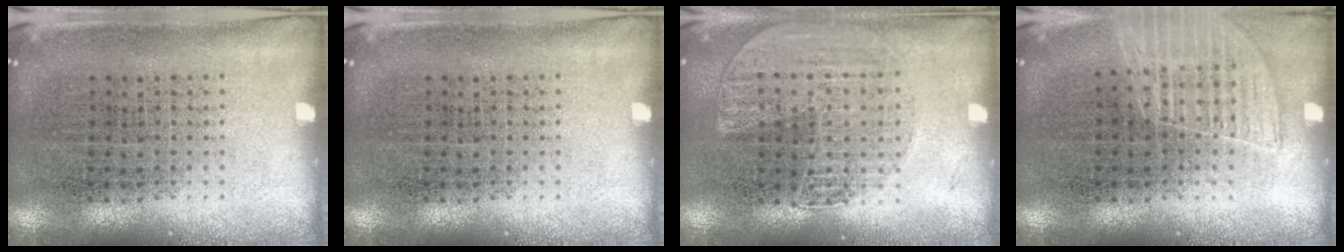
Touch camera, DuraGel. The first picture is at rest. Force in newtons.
{"total": 0.0}
{"total": 1.3, "press": 1.3, "slide": 0.2}
{"total": 1.2, "press": 1.2, "slide": 0.2}